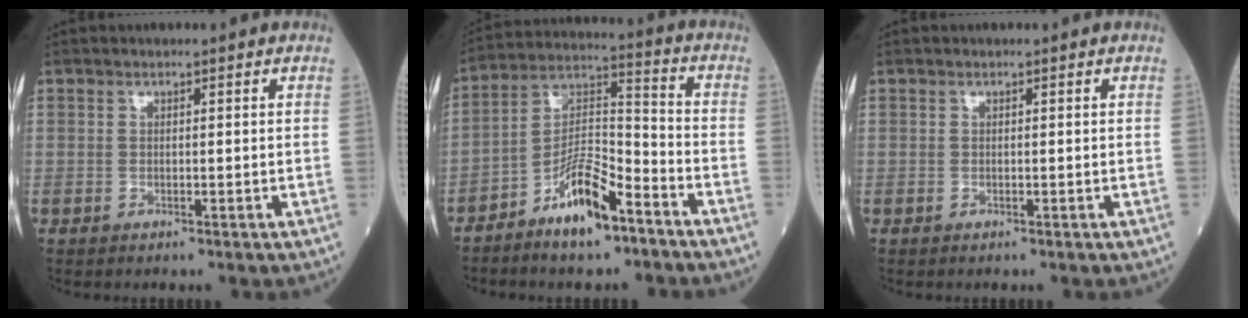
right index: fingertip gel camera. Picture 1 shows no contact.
{"total": 10.5, "force": [-6.8, 2.6, 7.6], "torque": [-0.143, 0.008, -0.124]}
{"total": 0.0}